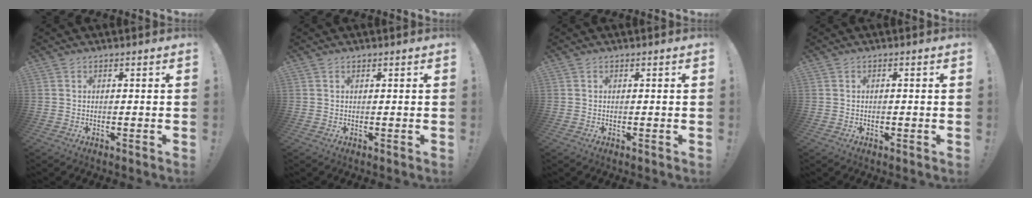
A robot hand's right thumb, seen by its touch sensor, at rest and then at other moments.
{"total": 0.0}
{"total": 0.0}
{"total": 0.9, "force": [-0.5, 0.6, 0.5], "torque": [-0.009, 0.003, -0.008]}